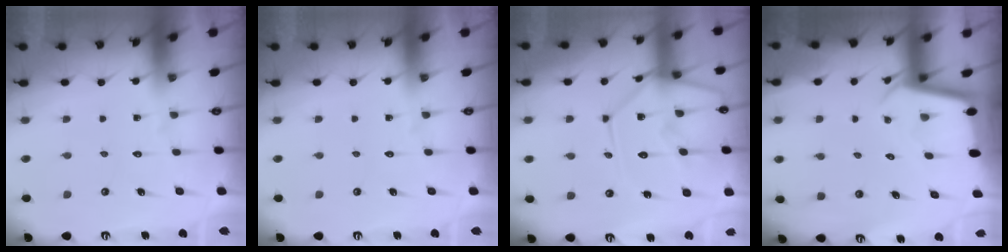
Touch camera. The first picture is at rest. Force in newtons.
{"total": 0.0}
{"total": 16.6, "press": 16.5, "slide": 2.2}
{"total": 2.3, "press": 2.3, "slide": 0.1}